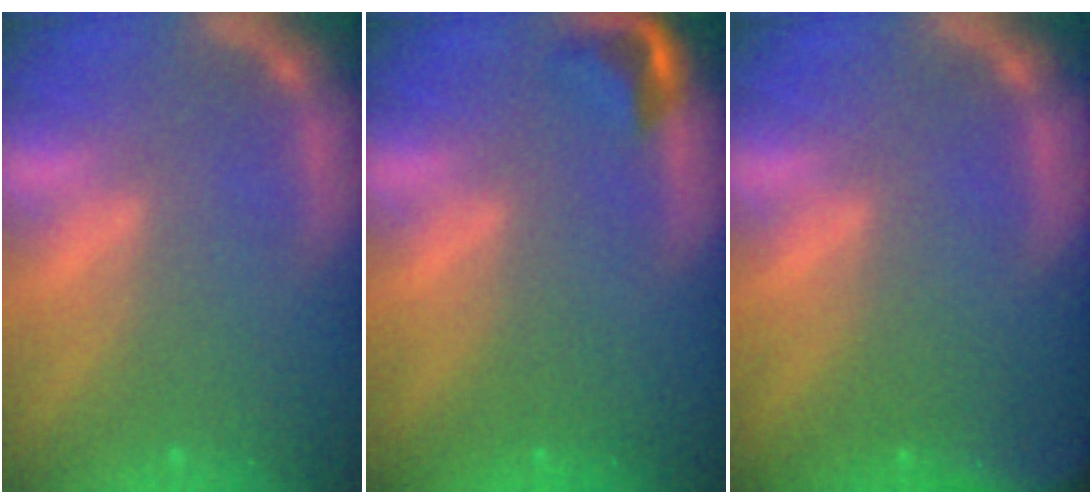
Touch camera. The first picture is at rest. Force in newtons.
{"total": 2.4}
{"total": 5.4}